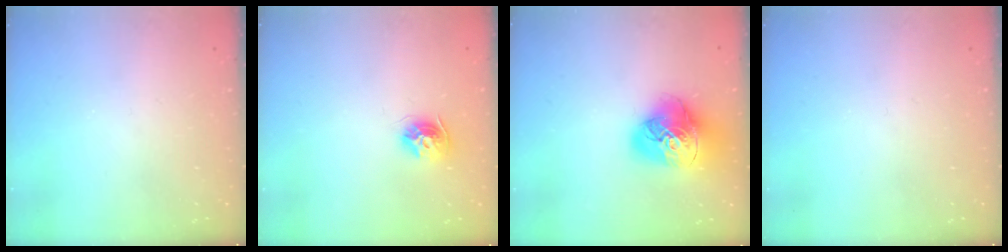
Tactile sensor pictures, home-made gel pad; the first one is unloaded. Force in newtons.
{"total": 9.5, "press": 9.5, "slide": 0.4}
{"total": 17.3, "press": 17.2, "slide": 2.0}
{"total": 0.0}